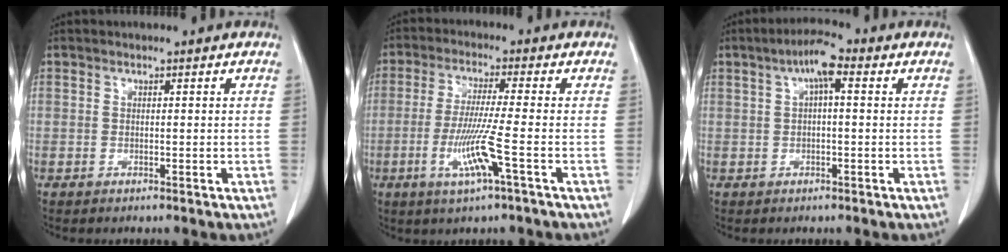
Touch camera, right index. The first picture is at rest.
{"total": 8.1, "force": [-2.7, -0.7, 7.6], "torque": [-0.153, -0.016, -0.055]}
{"total": 4.7, "force": [1.6, 1.1, 4.3], "torque": [-0.080, 0.018, 0.024]}